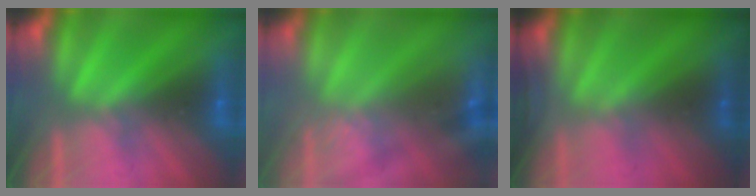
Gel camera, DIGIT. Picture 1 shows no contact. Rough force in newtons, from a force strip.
{"total": 2.9}
{"total": 1.5}